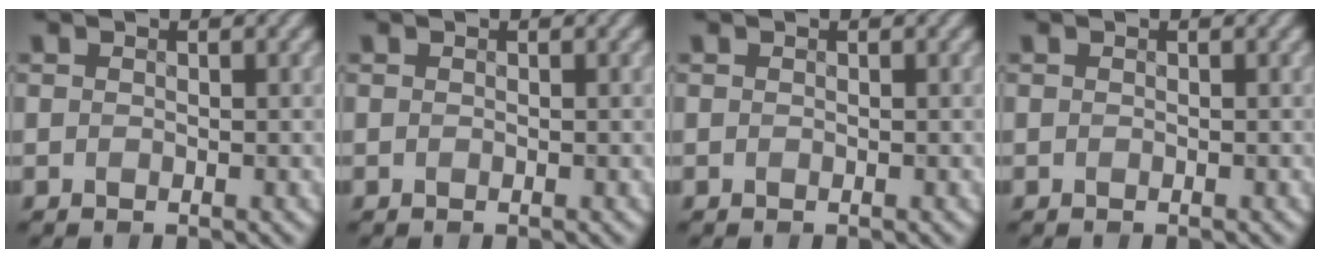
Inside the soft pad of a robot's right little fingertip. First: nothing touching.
{"total": 0.0}
{"total": 0.0}
{"total": 0.0}